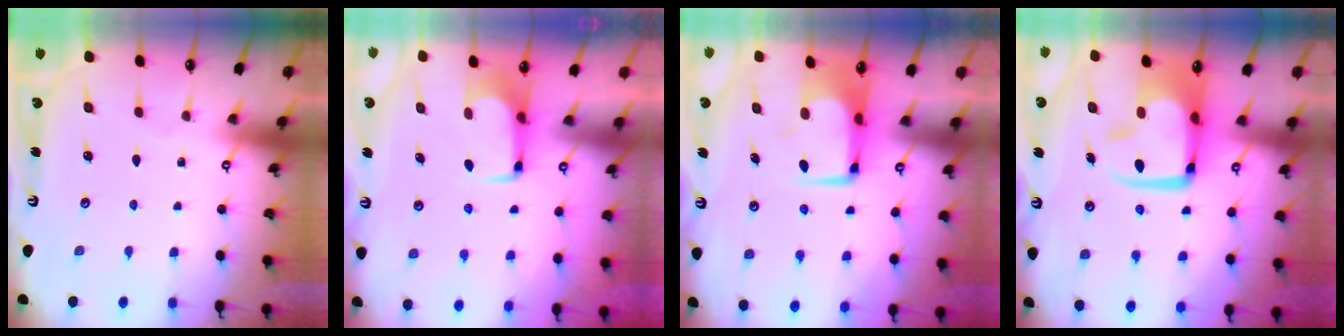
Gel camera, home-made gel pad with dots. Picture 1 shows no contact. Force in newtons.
{"total": 1.7, "press": 1.6, "slide": 0.6}
{"total": 7.0, "press": 6.9, "slide": 1.1}
{"total": 13.2, "press": 13.0, "slide": 1.9}